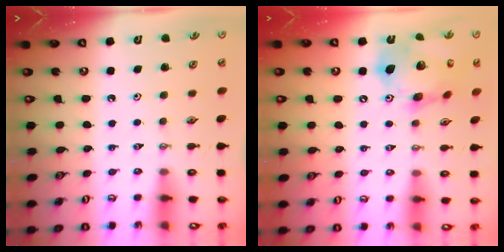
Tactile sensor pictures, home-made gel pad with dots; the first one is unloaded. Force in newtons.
{"total": 17.9, "press": 17.6, "slide": 3.2}